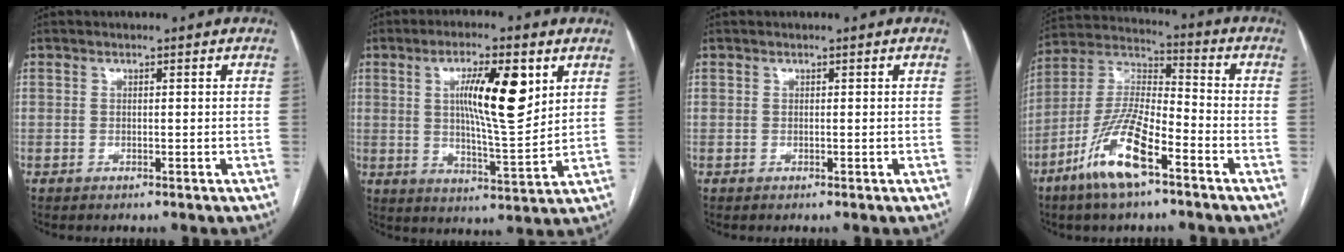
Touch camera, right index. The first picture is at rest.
{"total": 11.8, "force": [4.0, 2.0, 10.9], "torque": [-0.181, 0.000, 0.068]}
{"total": 0.0}
{"total": 13.4, "force": [-7.3, 2.8, 10.9], "torque": [-0.225, -0.008, -0.140]}